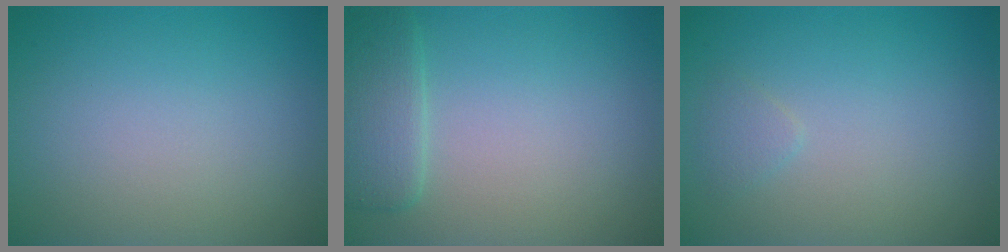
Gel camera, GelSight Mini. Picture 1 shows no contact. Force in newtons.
{"total": 2.4, "press": 1.7, "slide": 1.7}
{"total": 0.9, "press": 0.9, "slide": 0.0}